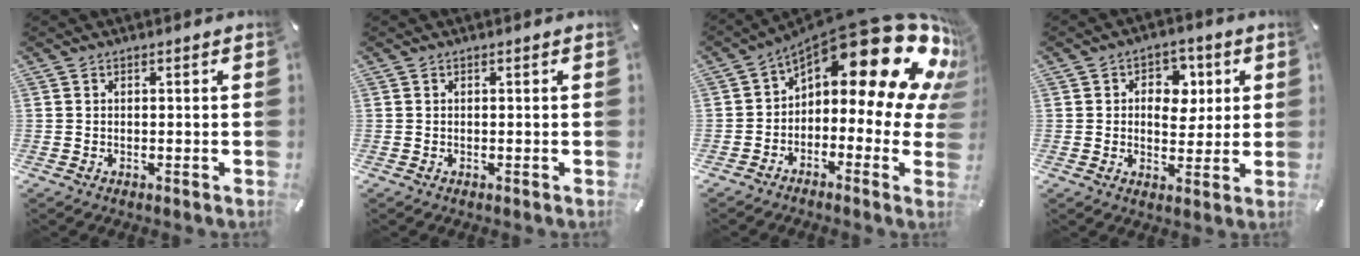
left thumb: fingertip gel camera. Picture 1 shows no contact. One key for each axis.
{"total": 0.0}
{"total": 23.3, "fx": 11.7, "fy": 9.4, "fz": 17.9, "tx": -0.250, "ty": -0.099, "tz": 0.195}
{"total": 7.8, "fx": 1.4, "fy": 6.1, "fz": 4.7, "tx": -0.048, "ty": -0.003, "tz": 0.016}